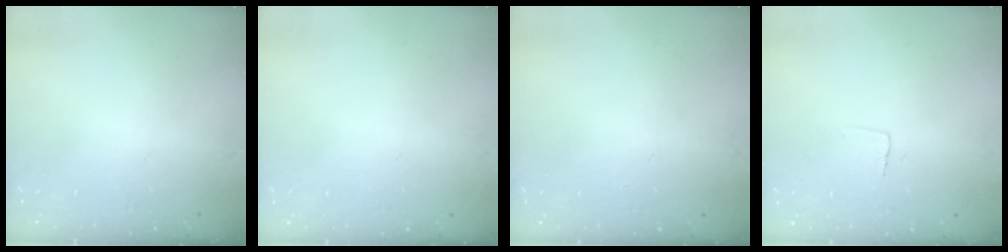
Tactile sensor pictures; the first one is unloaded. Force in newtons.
{"total": 0.0}
{"total": 0.0}
{"total": 2.7, "press": 2.7, "slide": 0.1}